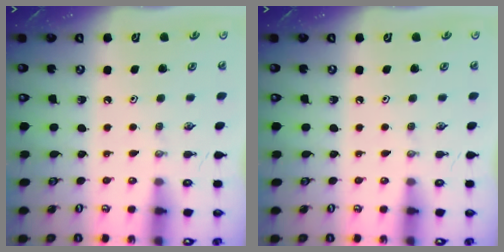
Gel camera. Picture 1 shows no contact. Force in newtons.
{"total": 0.0}